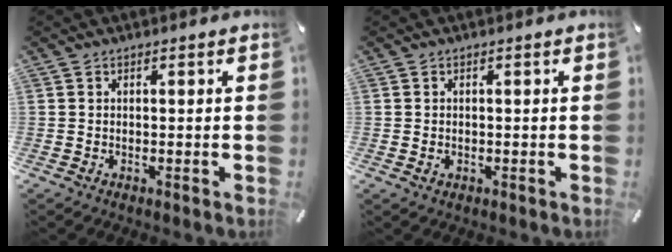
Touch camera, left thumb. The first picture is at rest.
{"total": 0.9, "force": [-0.1, 0.8, 0.4], "torque": [-0.008, 0.004, -0.003]}